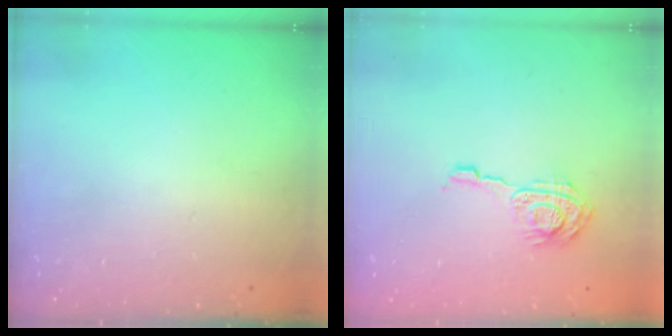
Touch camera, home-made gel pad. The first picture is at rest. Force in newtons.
{"total": 9.7, "press": 9.7, "slide": 0.5}